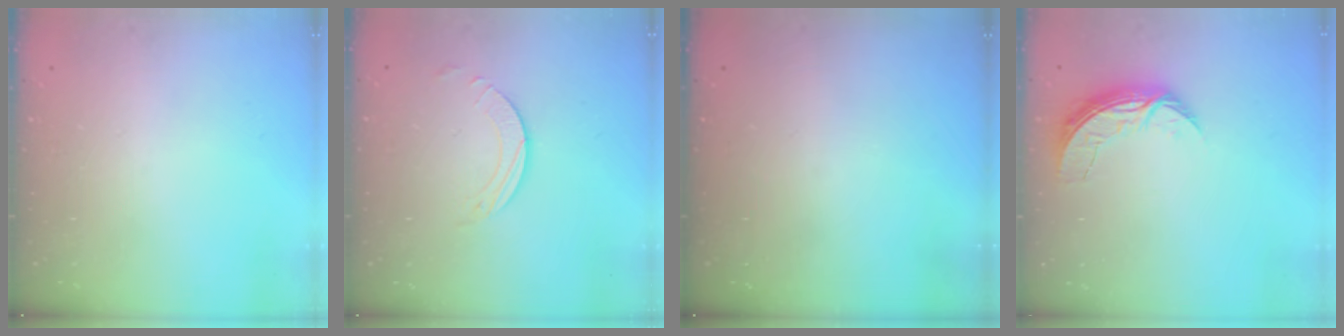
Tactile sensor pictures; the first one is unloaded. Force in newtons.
{"total": 1.9, "press": 1.9, "slide": 0.2}
{"total": 0.0}
{"total": 7.1, "press": 7.1, "slide": 0.6}